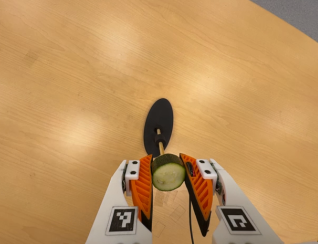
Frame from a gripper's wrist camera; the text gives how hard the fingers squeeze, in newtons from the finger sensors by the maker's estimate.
{"total": 11.0, "left": 10.4, "right": 11.5}